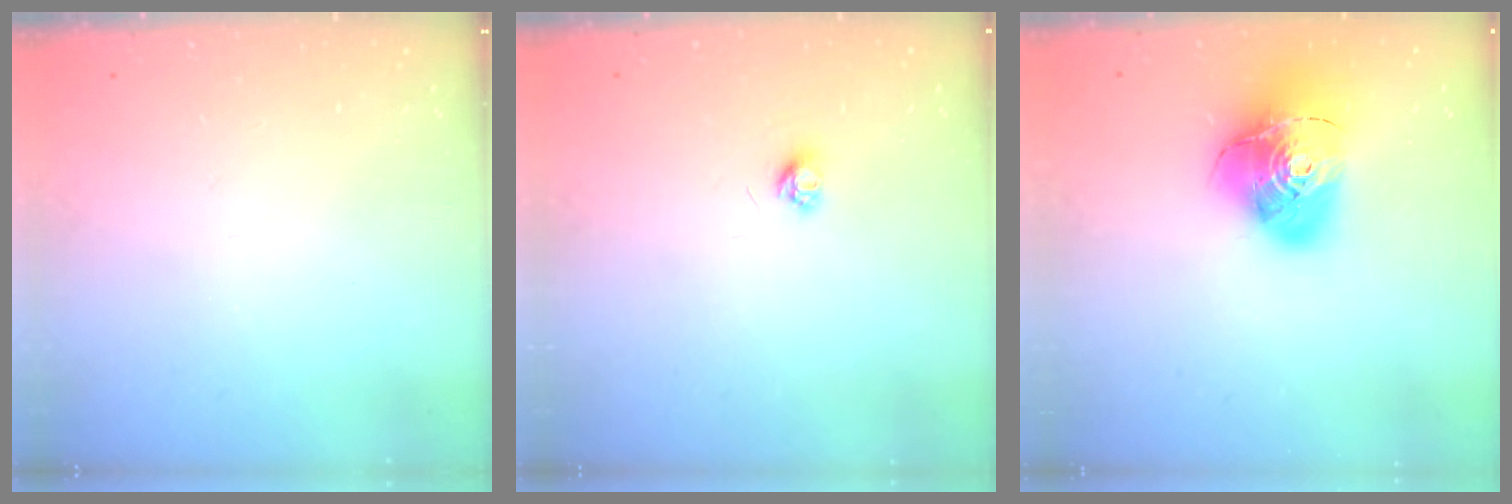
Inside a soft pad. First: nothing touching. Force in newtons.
{"total": 3.2, "press": 3.2, "slide": 0.4}
{"total": 17.5, "press": 17.3, "slide": 2.1}